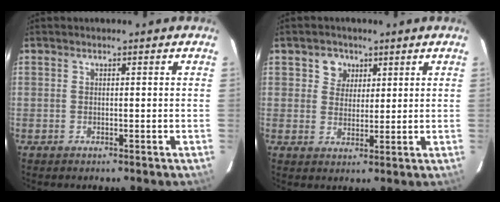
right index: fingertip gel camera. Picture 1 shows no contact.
{"total": 4.3, "force": [1.9, 3.7, 0.8], "torque": [-0.002, 0.011, 0.035]}